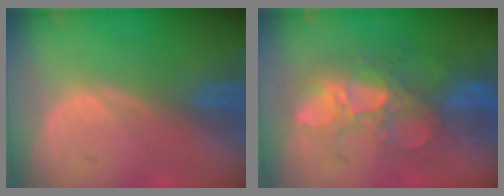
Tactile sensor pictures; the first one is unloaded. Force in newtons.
{"total": 10.5, "press": 9.3, "slide": 4.8}